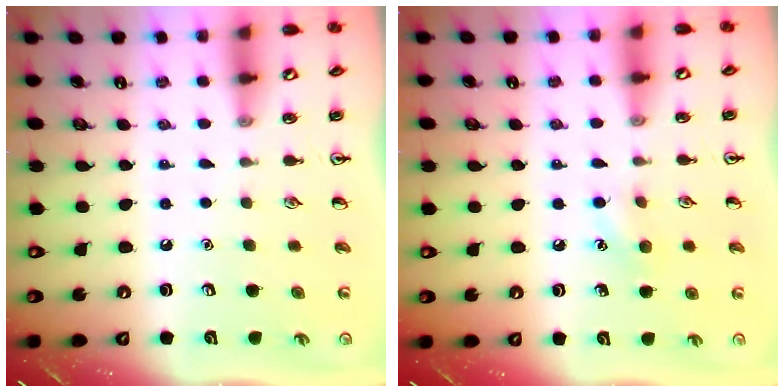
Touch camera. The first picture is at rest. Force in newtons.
{"total": 7.7, "press": 7.4, "slide": 1.9}